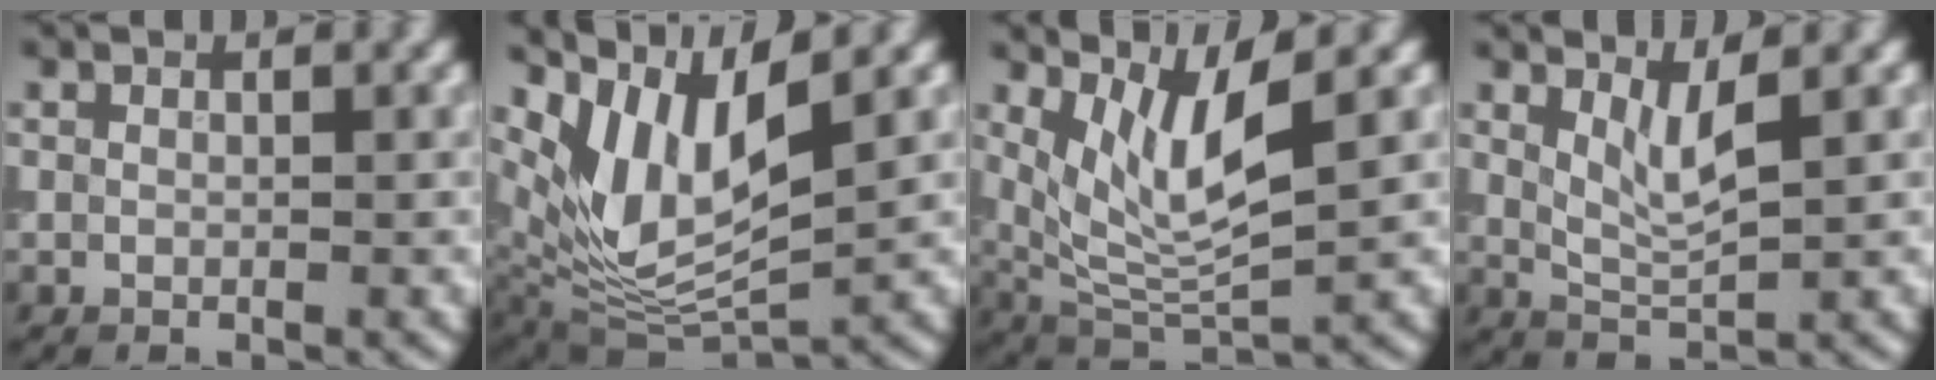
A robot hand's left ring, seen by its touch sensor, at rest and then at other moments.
{"total": 7.9, "force": [3.8, 3.3, 6.1], "torque": [-0.134, -0.009, 0.079]}
{"total": 5.8, "force": [2.4, 1.7, 5.0], "torque": [-0.109, -0.016, 0.056]}
{"total": 2.8, "force": [1.3, 0.7, 2.3], "torque": [-0.049, -0.011, 0.031]}